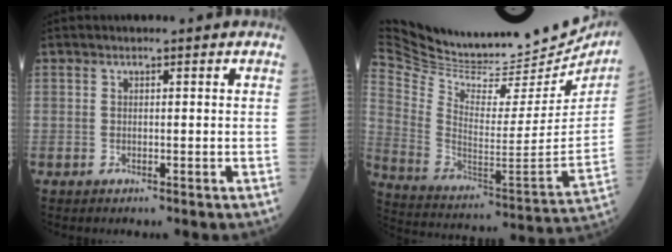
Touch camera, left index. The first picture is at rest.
{"total": 34.6, "force": [30.0, 9.7, 14.1], "torque": [-0.279, -0.062, 0.437]}